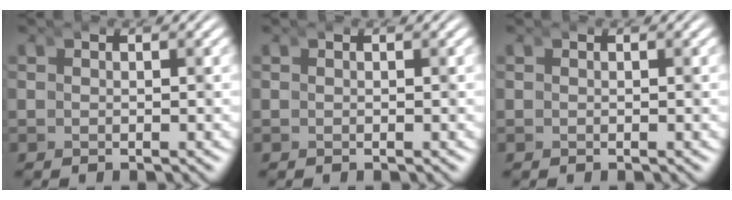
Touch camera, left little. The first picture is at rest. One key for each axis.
{"total": 0.0}
{"total": 0.0}